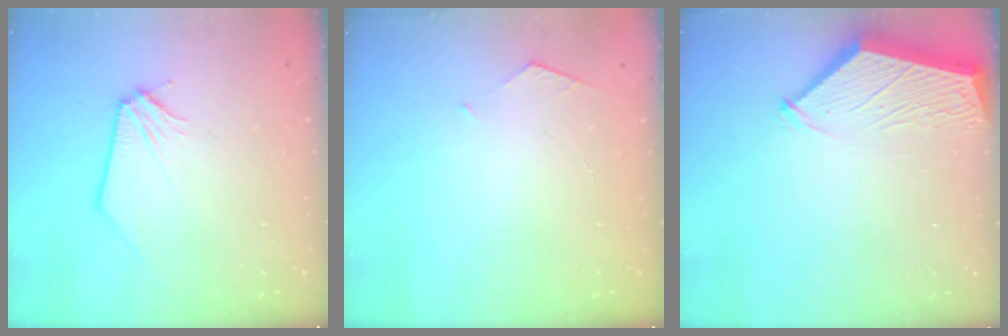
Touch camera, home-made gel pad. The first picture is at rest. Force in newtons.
{"total": 2.7, "press": 2.7, "slide": 0.3}
{"total": 2.9, "press": 2.9, "slide": 0.4}